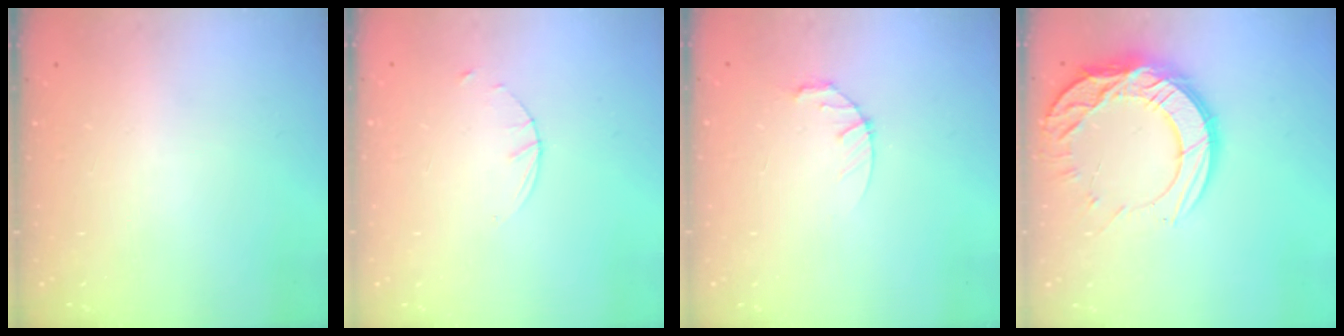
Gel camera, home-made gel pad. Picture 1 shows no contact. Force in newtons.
{"total": 1.6, "press": 1.6, "slide": 0.2}
{"total": 3.1, "press": 3.1, "slide": 0.4}
{"total": 17.2, "press": 17.2, "slide": 1.0}